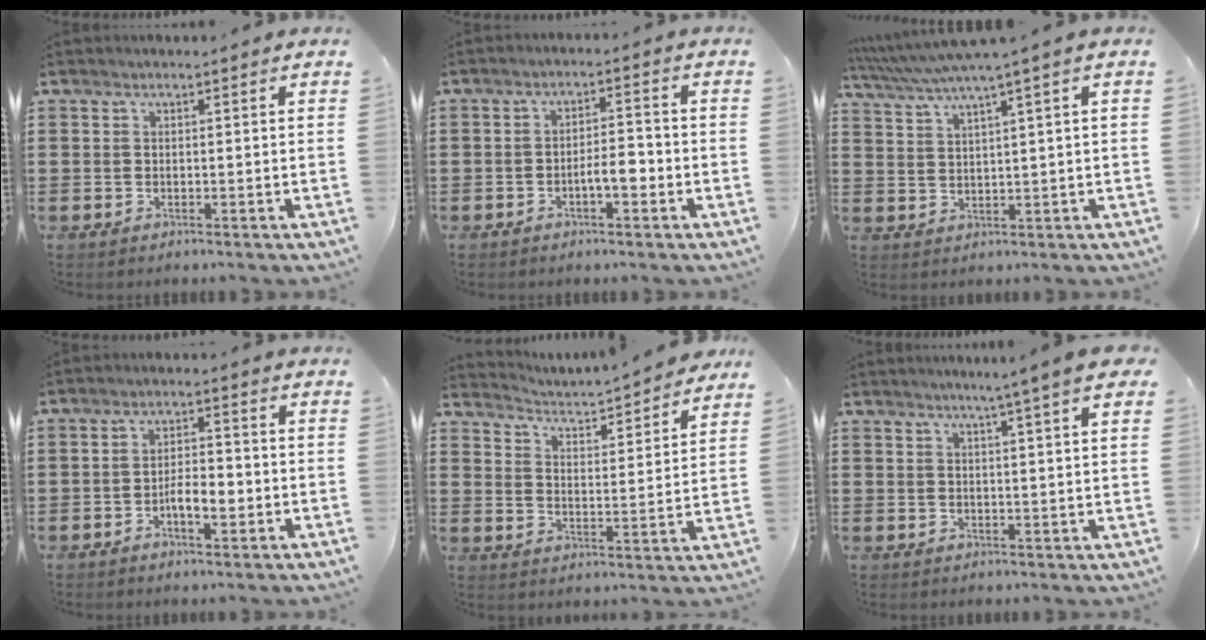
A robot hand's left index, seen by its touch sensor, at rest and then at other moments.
{"total": 4.2, "force": [-1.7, 1.3, 3.6], "torque": [-0.063, 0.011, -0.033]}
{"total": 4.1, "force": [2.7, -0.5, 3.0], "torque": [-0.066, -0.015, 0.042]}
{"total": 4.2, "force": [-1.5, 1.7, 3.4], "torque": [-0.063, 0.007, -0.030]}
{"total": 3.2, "force": [3.1, -0.2, 0.4], "torque": [-0.029, -0.036, 0.044]}
{"total": 5.2, "force": [3.7, -0.4, 3.6], "torque": [-0.071, -0.012, 0.060]}